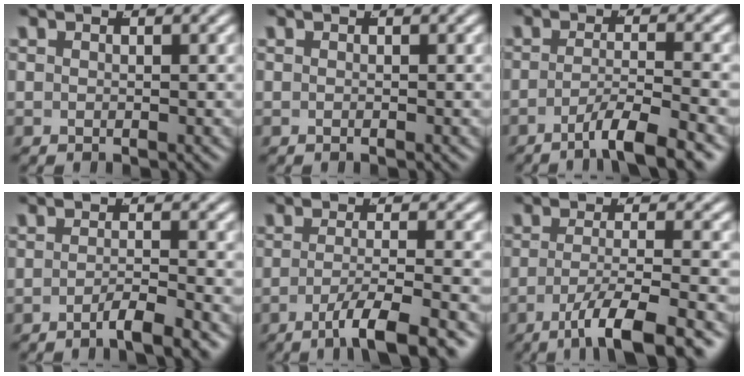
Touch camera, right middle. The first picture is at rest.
{"total": 0.0}
{"total": 5.2, "force": [-3.6, 0.5, 3.7], "torque": [-0.063, -0.018, -0.049]}
{"total": 3.1, "force": [-2.5, 0.0, 1.9], "torque": [-0.026, -0.005, -0.044]}
{"total": 6.2, "force": [-4.1, 0.8, 4.6], "torque": [-0.080, -0.023, -0.052]}
{"total": 7.5, "force": [-4.8, 1.4, 5.7], "torque": [-0.096, -0.028, -0.057]}